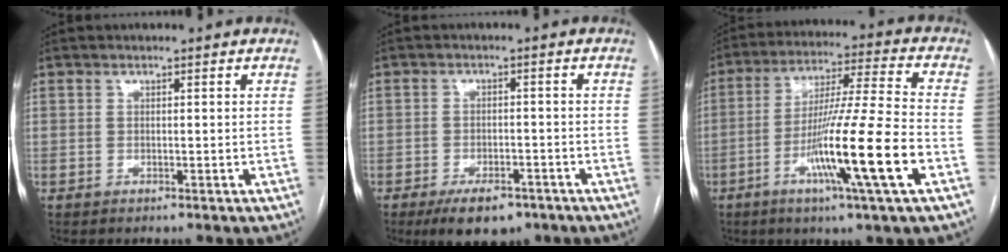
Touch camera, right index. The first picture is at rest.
{"total": 7.2, "force": [-4.9, 3.4, 4.0], "torque": [-0.063, -0.001, -0.075]}
{"total": 16.7, "force": [-6.0, -1.3, 15.5], "torque": [-0.283, -0.017, -0.109]}